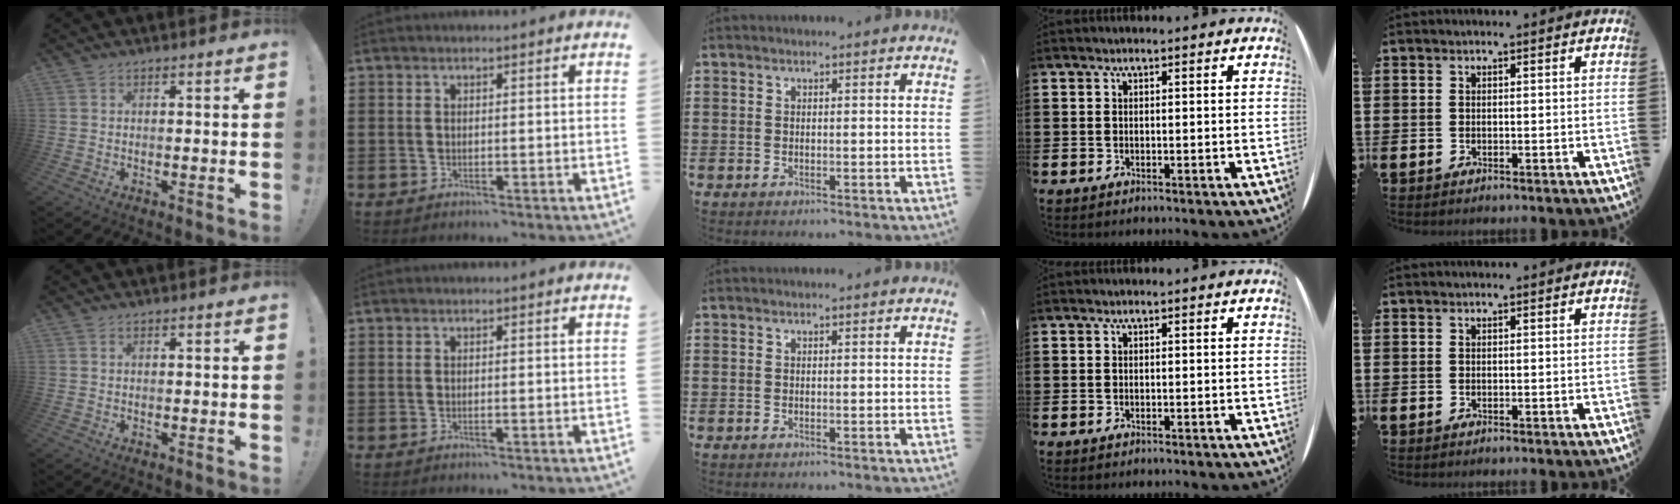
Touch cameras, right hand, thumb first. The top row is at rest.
{}